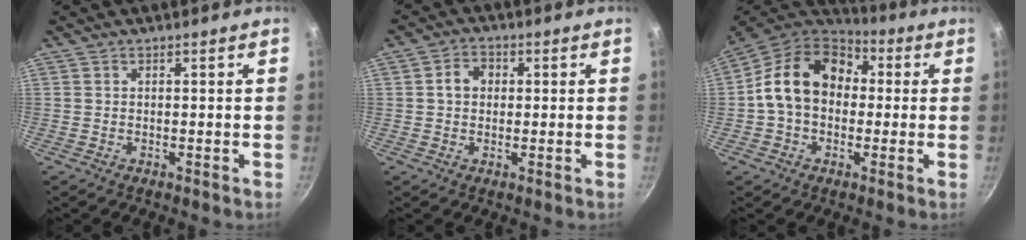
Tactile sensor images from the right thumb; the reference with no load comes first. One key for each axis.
{"total": 4.2, "fx": 0.5, "fy": 3.4, "fz": 2.4, "tx": -0.020, "ty": 0.010, "tz": 0.003}
{"total": 16.0, "fx": 1.5, "fy": 12.3, "fz": 10.2, "tx": -0.145, "ty": 0.037, "tz": 0.009}